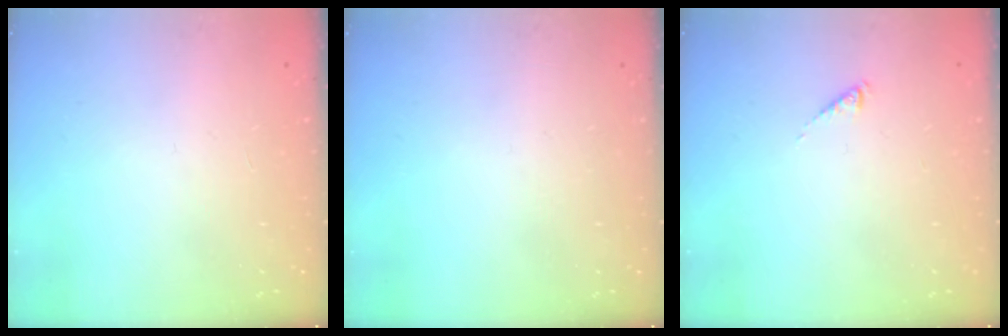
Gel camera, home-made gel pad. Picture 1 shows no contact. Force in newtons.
{"total": 0.0}
{"total": 0.0}